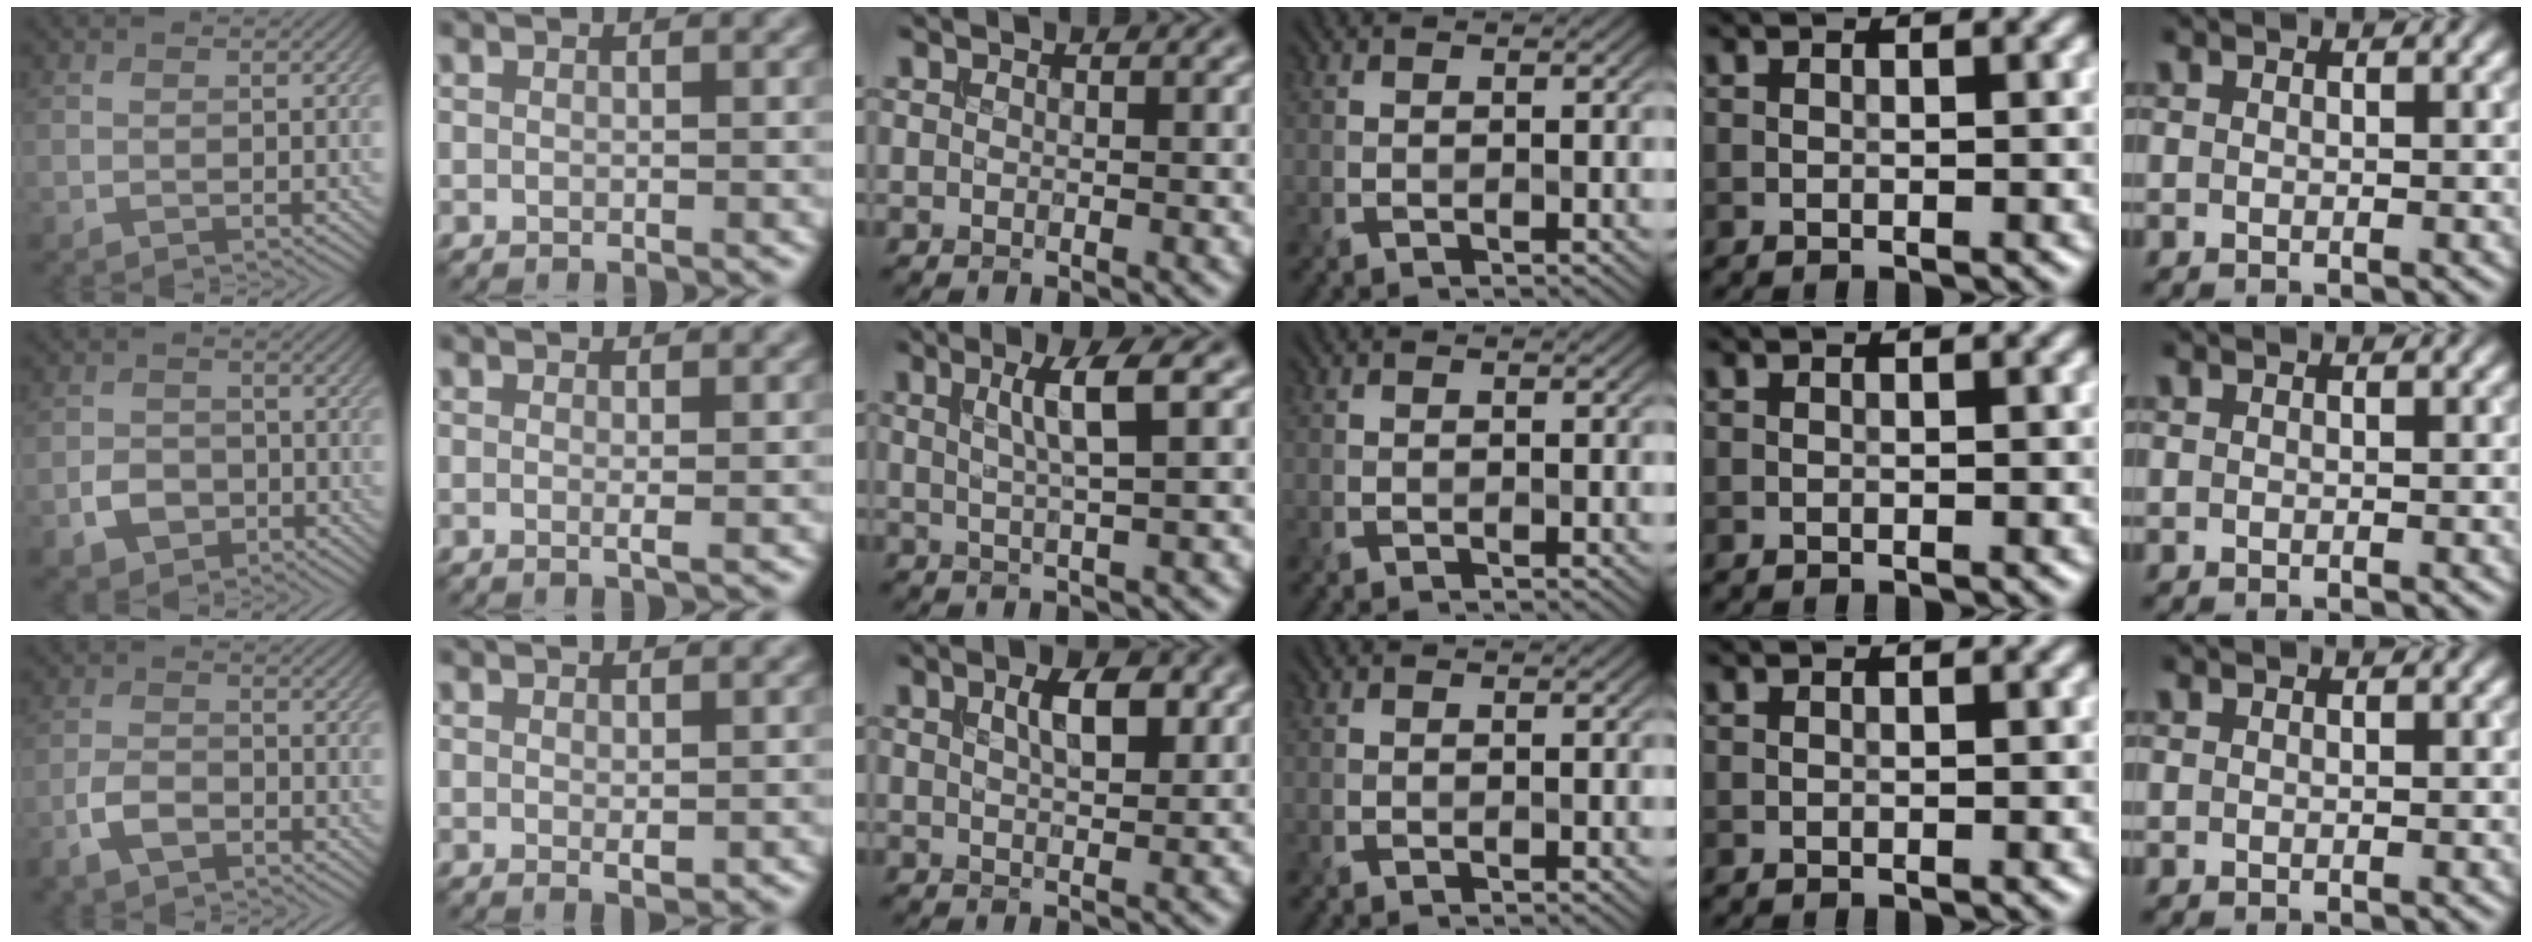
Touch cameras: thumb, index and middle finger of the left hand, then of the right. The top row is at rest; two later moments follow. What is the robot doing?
{"motion": "extract", "object": "file holder"}